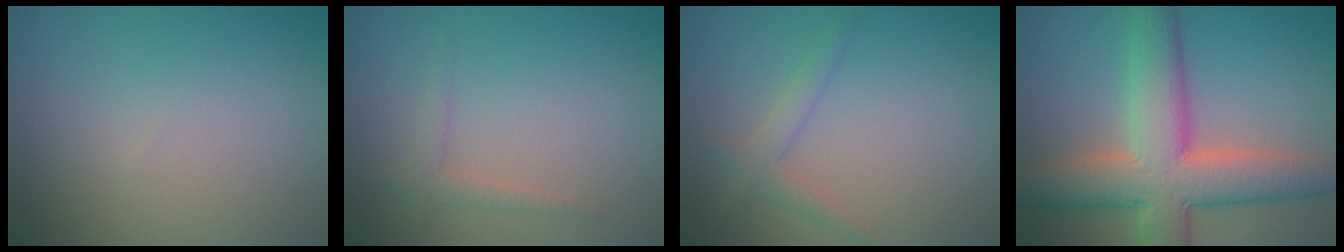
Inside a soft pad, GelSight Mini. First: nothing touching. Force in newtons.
{"total": 1.4, "press": 1.4, "slide": 0.1}
{"total": 2.0, "press": 2.0, "slide": 0.1}
{"total": 10.1, "press": 10.1, "slide": 0.8}